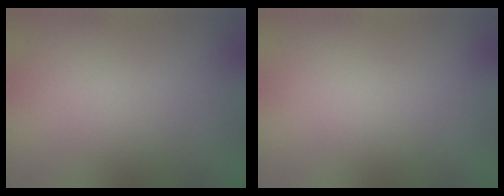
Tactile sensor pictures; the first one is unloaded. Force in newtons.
{"total": 0.0}